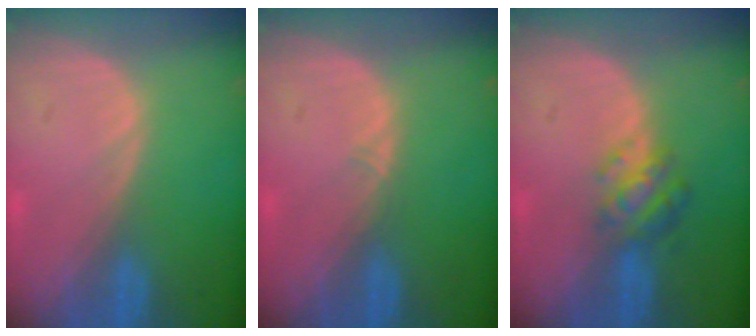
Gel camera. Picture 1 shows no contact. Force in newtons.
{"total": 0.6, "press": 0.5, "slide": 0.4}
{"total": 4.8, "press": 4.5, "slide": 1.7}